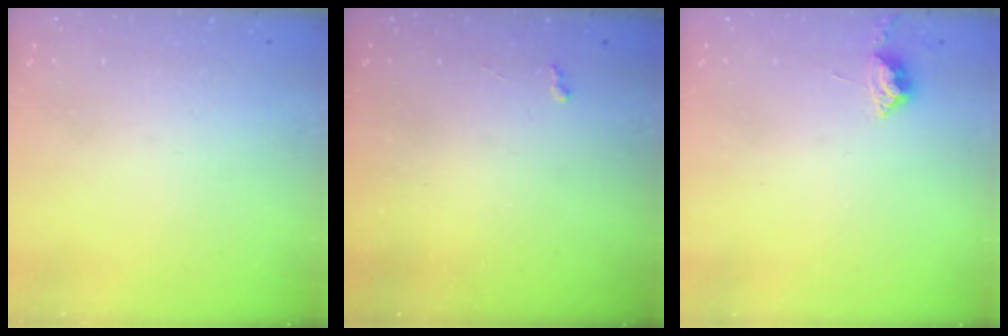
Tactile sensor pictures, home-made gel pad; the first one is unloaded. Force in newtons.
{"total": 2.6, "press": 2.6, "slide": 0.5}
{"total": 3.9, "press": 3.9, "slide": 0.5}